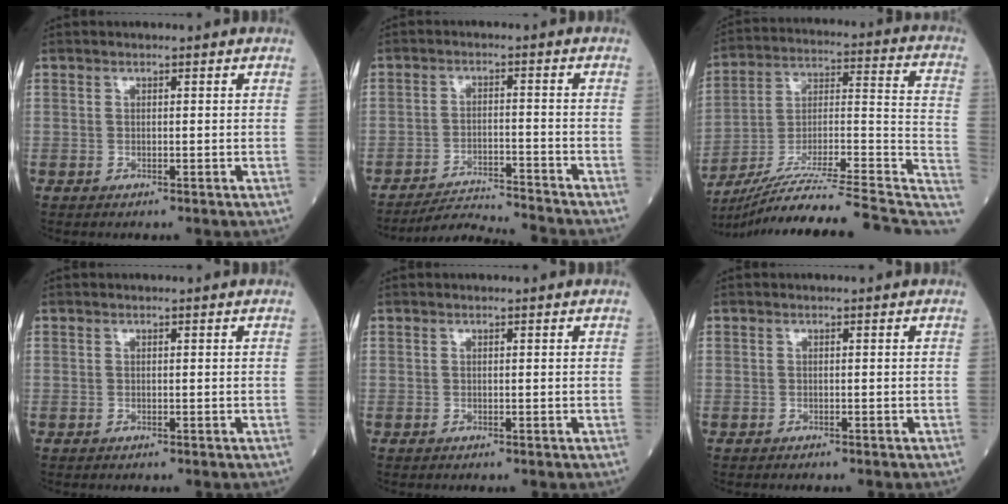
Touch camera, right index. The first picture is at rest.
{"total": 8.4, "force": [-8.2, -1.6, 0.4], "torque": [-0.009, -0.005, -0.139]}
{"total": 28.3, "force": [-23.1, 0.7, 16.5], "torque": [-0.208, -0.001, -0.355]}
{"total": 0.0}
{"total": 0.0}
{"total": 0.8, "force": [-0.7, 0.1, 0.4], "torque": [-0.005, -0.001, -0.009]}